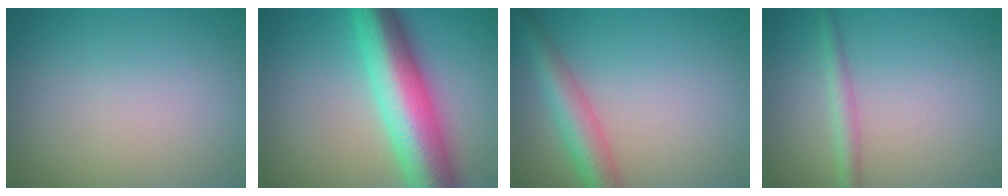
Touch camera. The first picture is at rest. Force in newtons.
{"total": 9.8, "press": 9.8, "slide": 0.2}
{"total": 4.1, "press": 4.1, "slide": 0.1}
{"total": 1.9, "press": 1.8, "slide": 0.1}